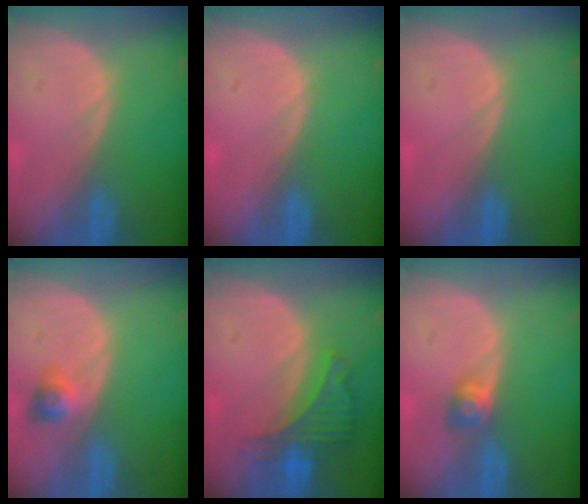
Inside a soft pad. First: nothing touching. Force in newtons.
{"total": 0.0}
{"total": 0.0}
{"total": 2.9, "press": 2.7, "slide": 1.2}
{"total": 6.3, "press": 5.9, "slide": 2.3}
{"total": 2.8, "press": 2.5, "slide": 1.3}